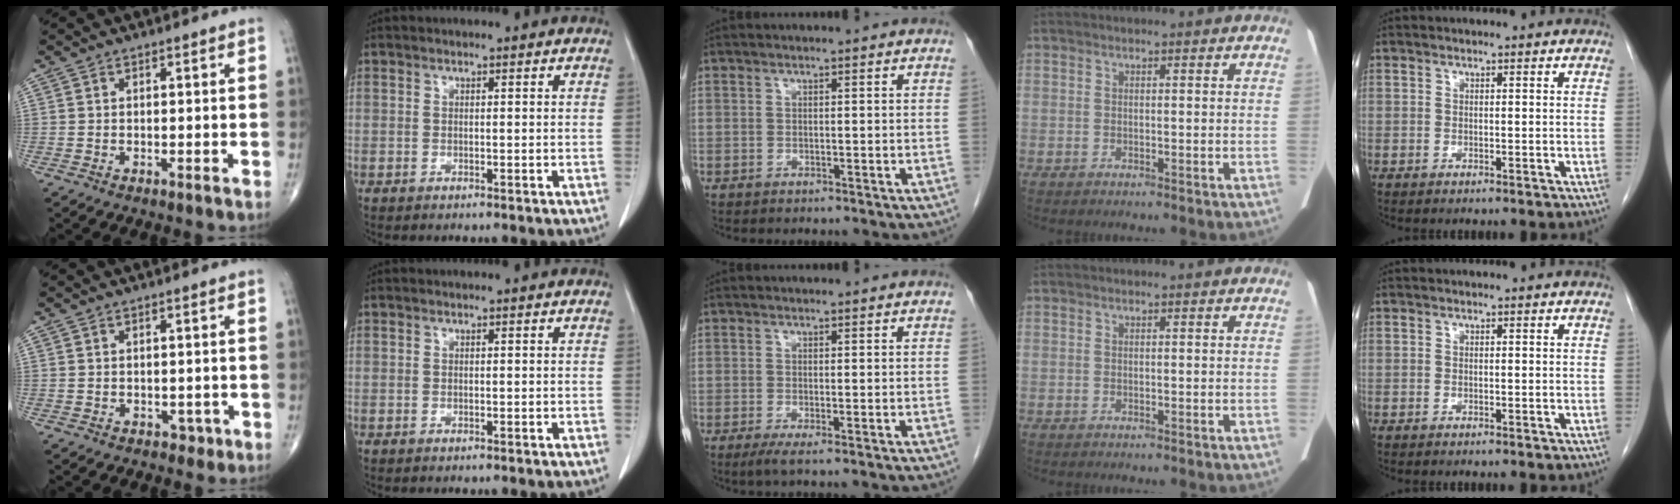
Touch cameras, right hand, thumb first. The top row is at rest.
{"thumb": {"total": 1.5, "force": [-0.5, 1.2, 0.8], "torque": [-0.001, 0.002, -0.003]}, "middle": {"total": 1.7, "force": [-0.7, 0.0, 1.5], "torque": [-0.029, -0.006, -0.011]}}